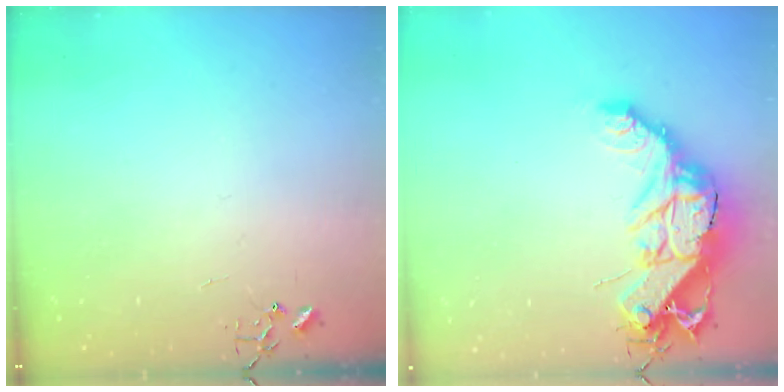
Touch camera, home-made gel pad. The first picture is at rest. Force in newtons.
{"total": 17.7, "press": 17.6, "slide": 1.5}